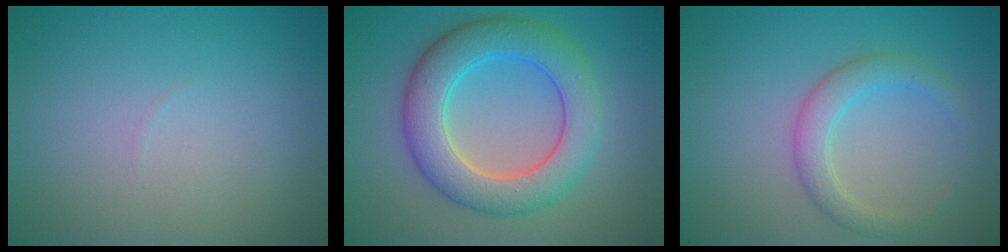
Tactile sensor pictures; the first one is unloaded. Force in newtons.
{"total": 7.3, "press": 7.3, "slide": 0.5}
{"total": 2.8, "press": 2.8, "slide": 0.2}